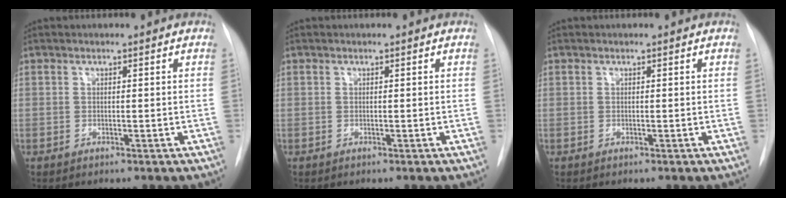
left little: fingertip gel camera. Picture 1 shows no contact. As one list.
[{"total": 0.0}, {"total": 0.0}]